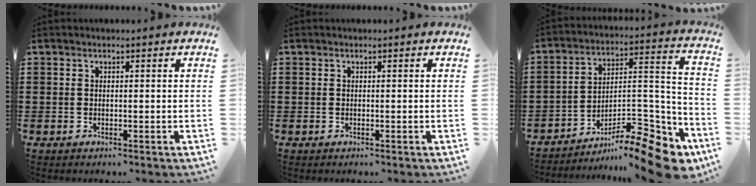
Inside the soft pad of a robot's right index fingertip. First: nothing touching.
{"total": 0.0}
{"total": 13.5, "force": [-10.0, 3.6, 8.4], "torque": [-0.108, 0.033, -0.178]}